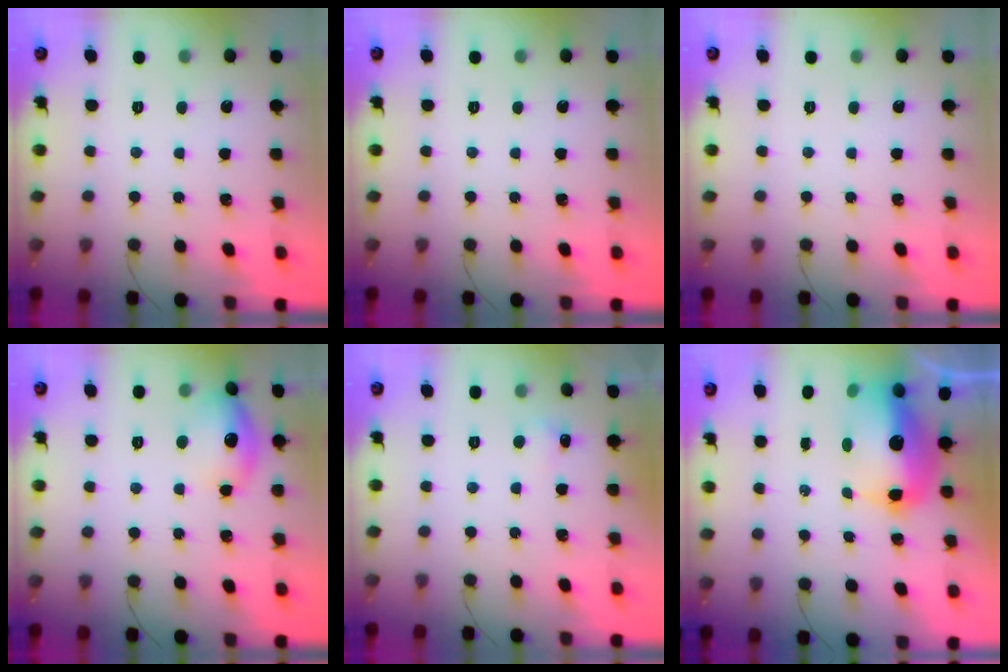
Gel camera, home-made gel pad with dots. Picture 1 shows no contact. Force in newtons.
{"total": 0.0}
{"total": 0.0}
{"total": 11.9, "press": 11.9, "slide": 1.2}
{"total": 3.7, "press": 3.6, "slide": 0.8}
{"total": 11.6, "press": 11.4, "slide": 2.2}